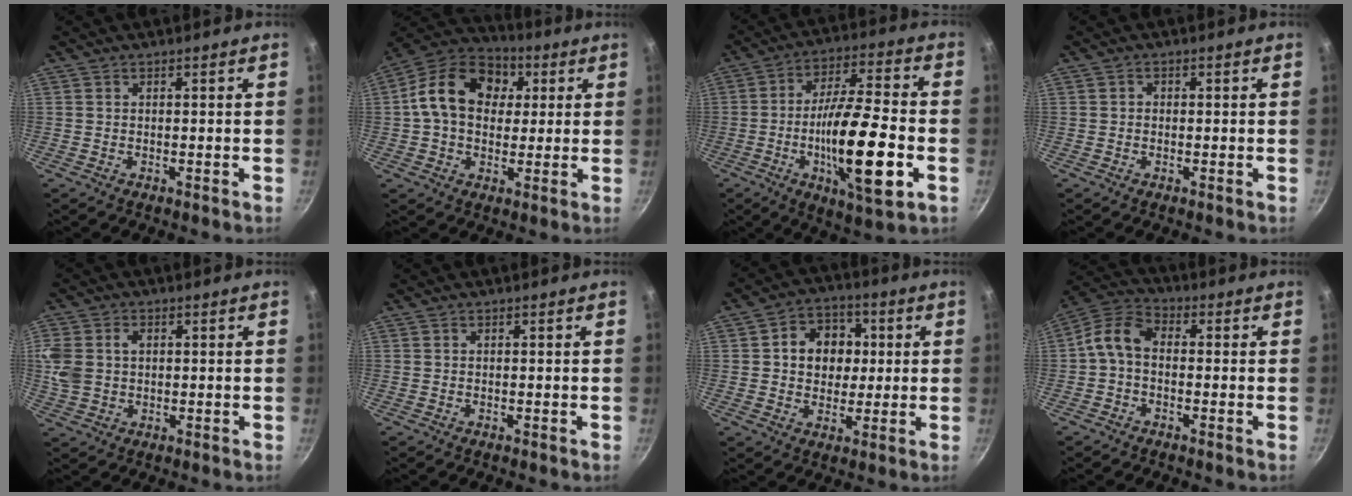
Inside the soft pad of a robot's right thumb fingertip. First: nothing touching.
{"total": 16.5, "force": [3.4, 12.3, 10.4], "torque": [-0.153, 0.021, 0.039]}
{"total": 20.1, "force": [-5.2, 5.3, 18.7], "torque": [-0.317, 0.019, -0.089]}
{"total": 0.8, "force": [-0.1, 0.8, 0.3], "torque": [-0.004, 0.004, -0.002]}
{"total": 9.4, "force": [1.5, 7.3, 5.7], "torque": [-0.128, 0.012, 0.028]}
{"total": 0.0}
{"total": 10.5, "force": [1.6, 8.6, 5.7], "torque": [-0.048, 0.005, 0.017]}
{"total": 6.9, "force": [-0.9, 4.8, 4.9], "torque": [-0.097, 0.031, -0.034]}